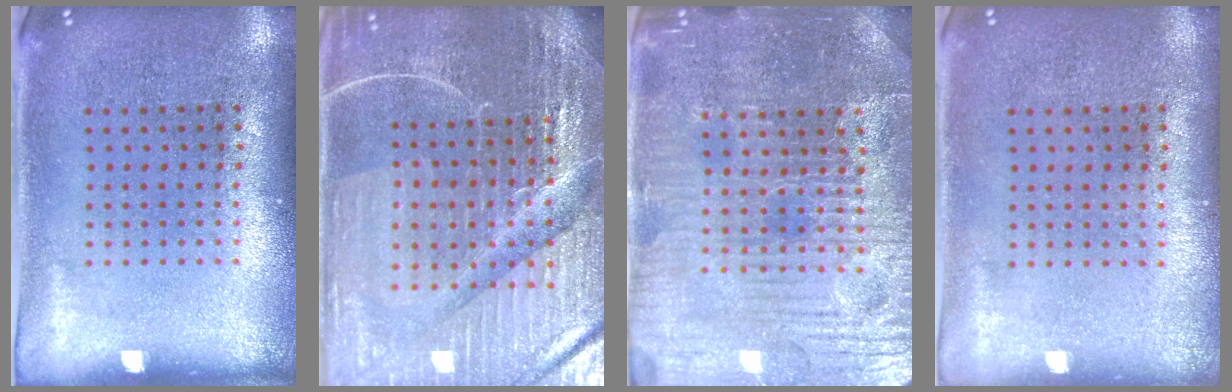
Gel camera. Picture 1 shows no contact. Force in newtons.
{"total": 5.6, "press": 5.2, "slide": 2.0}
{"total": 4.8, "press": 4.7, "slide": 1.1}
{"total": 0.0}